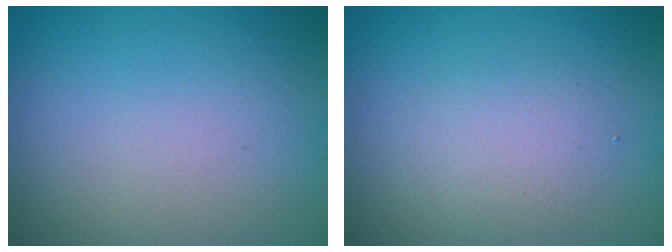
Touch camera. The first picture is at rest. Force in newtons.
{"total": 2.4, "press": 2.4, "slide": 0.3}